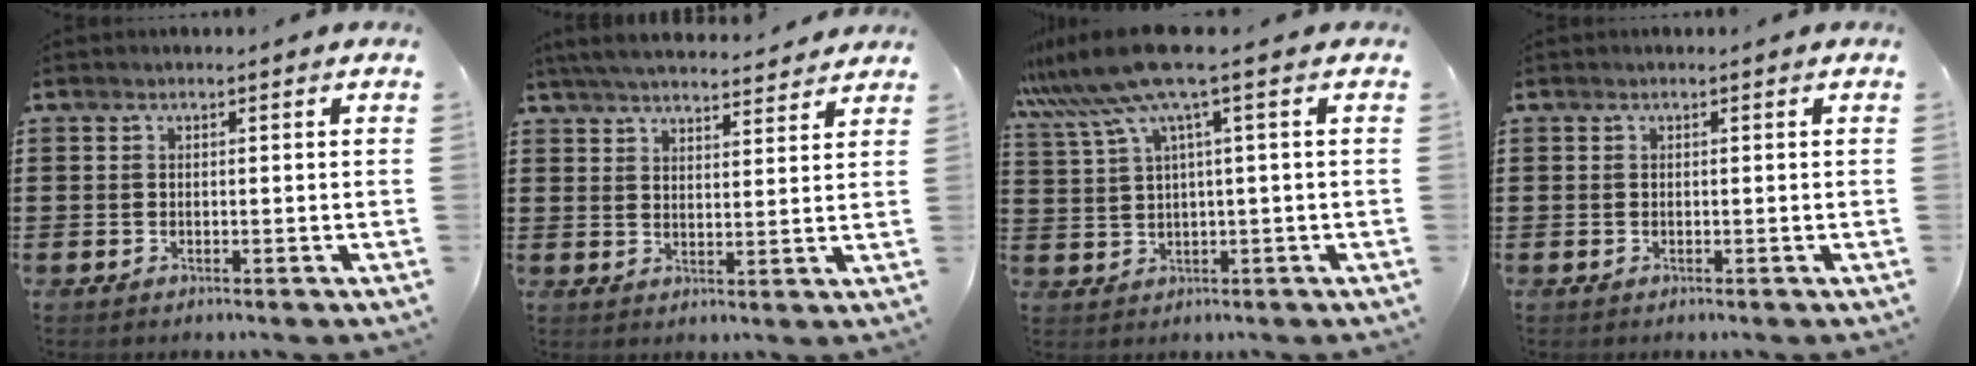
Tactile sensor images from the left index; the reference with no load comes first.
{"total": 5.0, "force": [4.9, 0.2, 1.3], "torque": [-0.042, -0.020, 0.087]}
{"total": 7.3, "force": [3.6, 0.1, 6.4], "torque": [-0.157, -0.027, 0.055]}
{"total": 0.0}